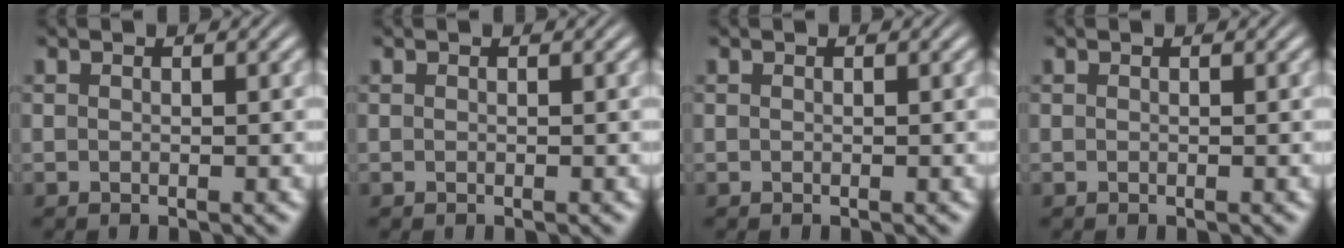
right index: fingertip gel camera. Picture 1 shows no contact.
{"total": 0.0}
{"total": 0.0}
{"total": 0.0}